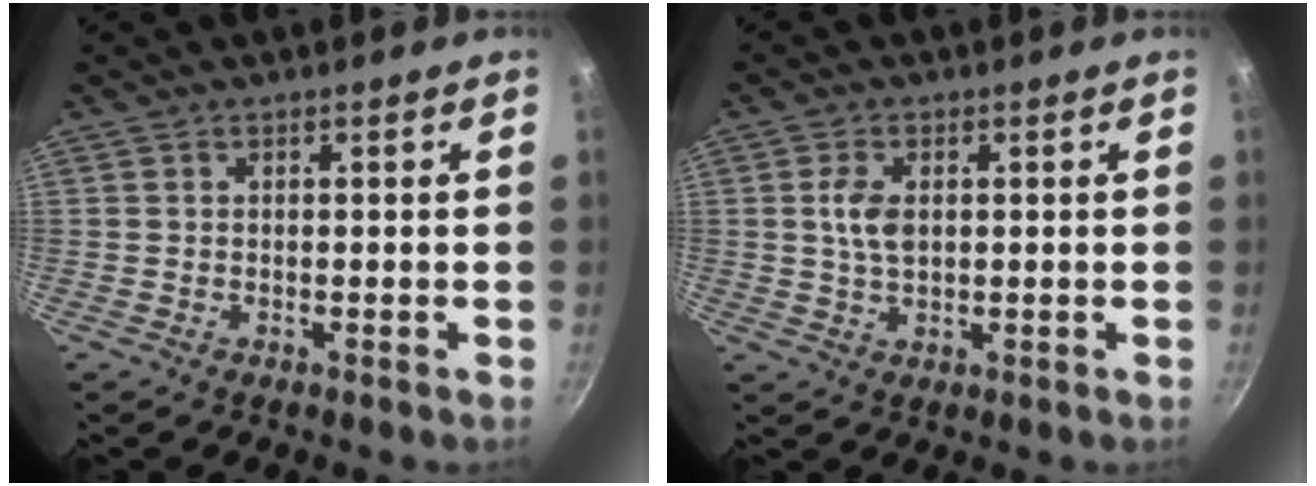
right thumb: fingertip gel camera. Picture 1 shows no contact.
{"total": 4.9, "force": [0.8, 2.9, 3.9], "torque": [-0.069, -0.001, 0.014]}